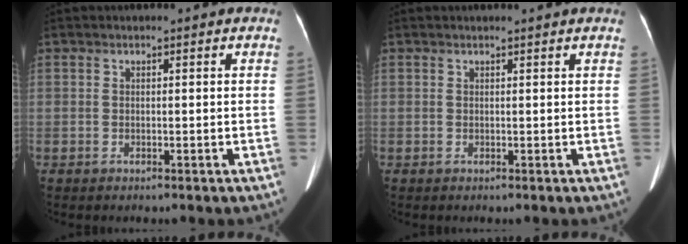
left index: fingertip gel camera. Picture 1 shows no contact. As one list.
[{"total": 1.7, "force": [1.6, -0.3, 0.5], "torque": [-0.014, 0.006, 0.021]}]